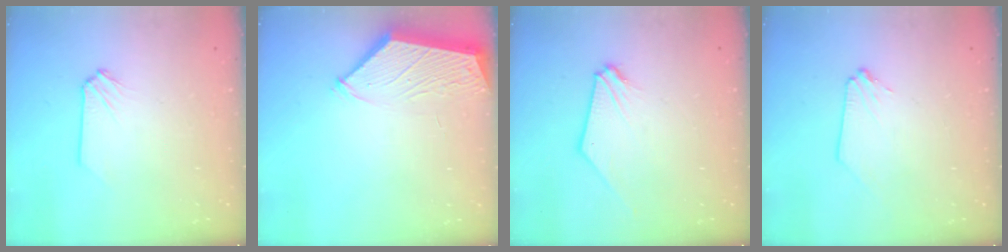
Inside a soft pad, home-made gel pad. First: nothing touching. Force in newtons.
{"total": 3.3, "press": 3.3, "slide": 0.5}
{"total": 0.7, "press": 0.7, "slide": 0.2}
{"total": 0.0}